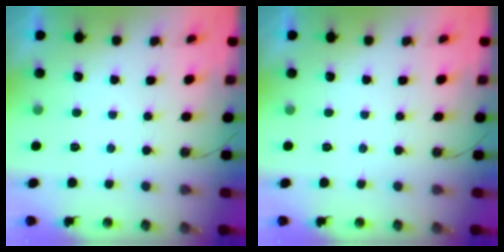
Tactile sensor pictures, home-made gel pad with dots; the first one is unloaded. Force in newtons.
{"total": 0.0}